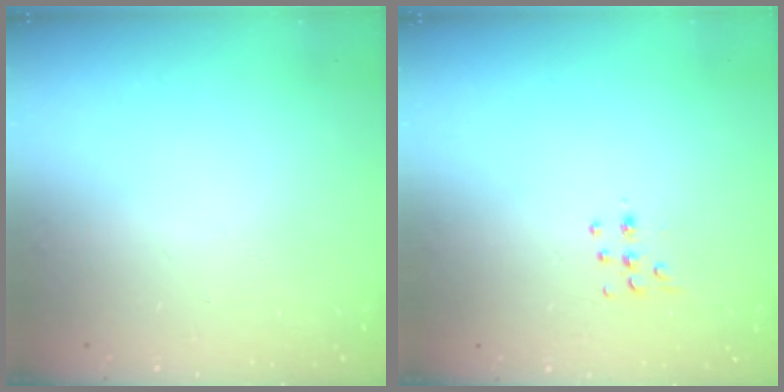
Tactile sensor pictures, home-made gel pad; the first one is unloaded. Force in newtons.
{"total": 7.6, "press": 7.5, "slide": 1.2}